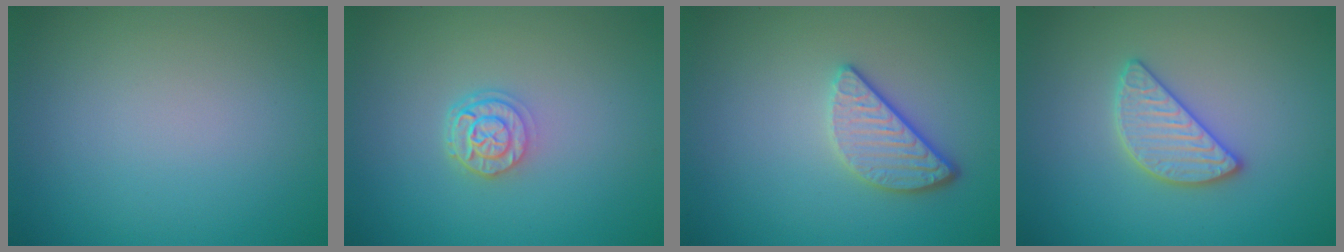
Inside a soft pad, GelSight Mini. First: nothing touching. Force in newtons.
{"total": 2.6, "press": 2.1, "slide": 1.5}
{"total": 3.2, "press": 2.7, "slide": 1.7}
{"total": 2.9, "press": 2.9, "slide": 0.3}